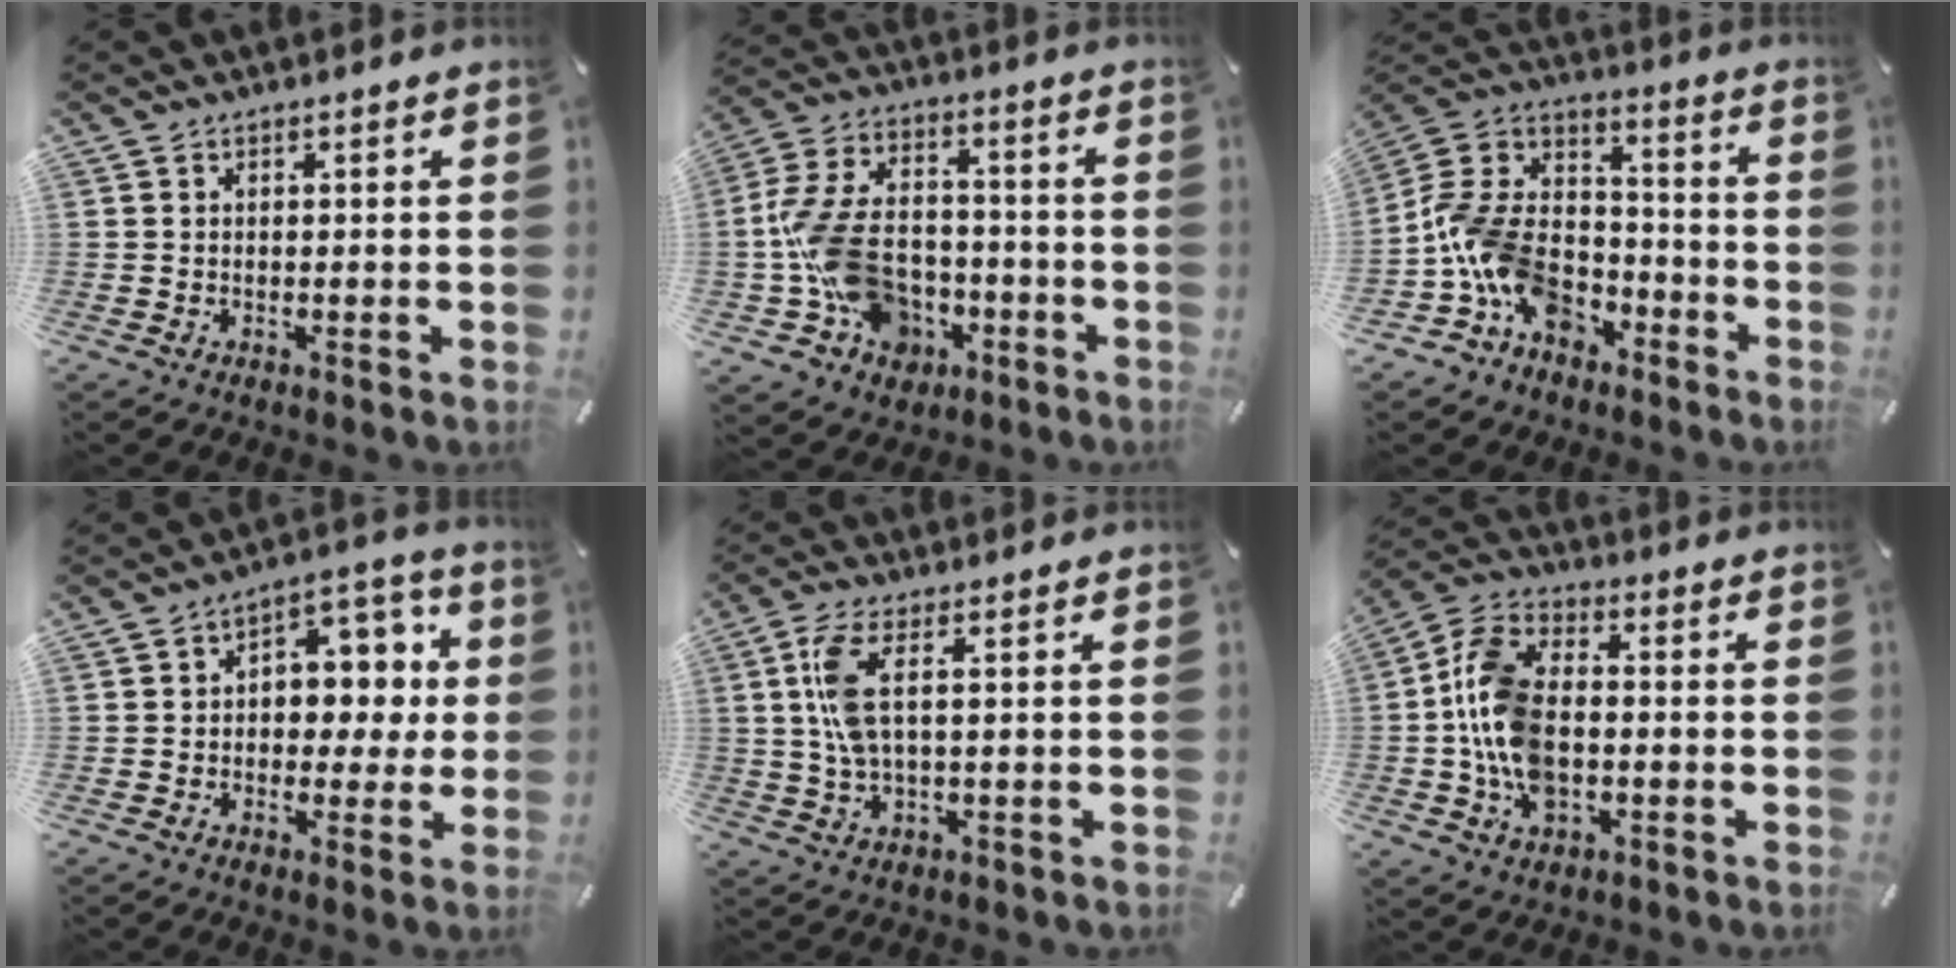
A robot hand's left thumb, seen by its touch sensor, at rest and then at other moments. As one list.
[{"total": 16.3, "force": [-4.7, 12.4, 9.5], "torque": [-0.197, 0.029, -0.080]}, {"total": 13.9, "force": [-6.3, 10.5, 6.7], "torque": [-0.160, 0.026, -0.116]}, {"total": 8.9, "force": [0.3, 7.1, 5.4], "torque": [-0.057, -0.003, 0.003]}, {"total": 7.5, "force": [1.4, 2.8, 6.8], "torque": [-0.154, -0.002, 0.020]}, {"total": 12.9, "force": [-2.6, 8.4, 9.3], "torque": [-0.214, 0.009, -0.047]}]